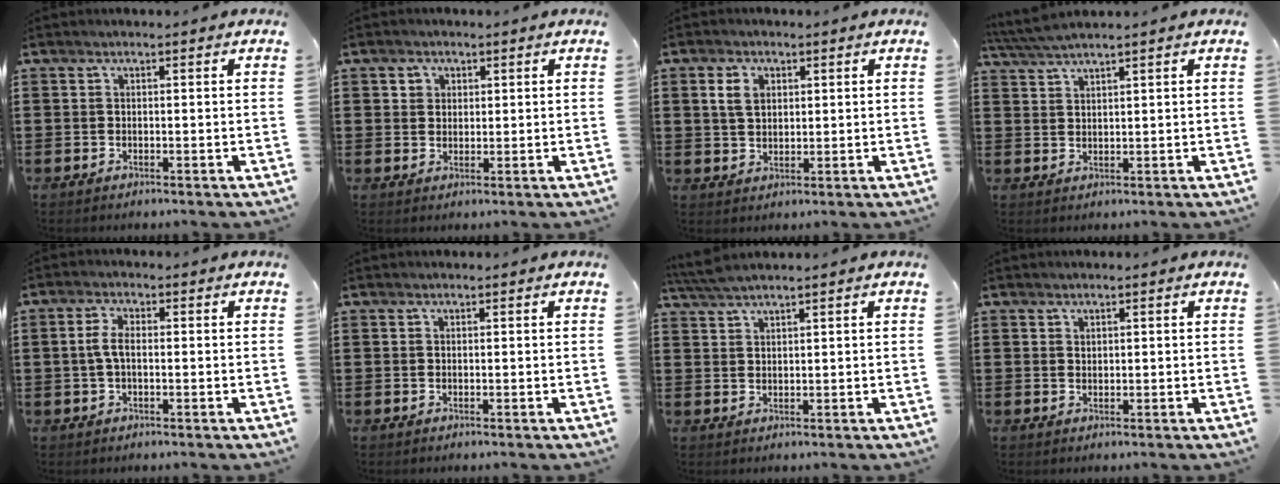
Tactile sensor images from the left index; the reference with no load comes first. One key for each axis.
{"total": 2.2, "fx": 0.9, "fy": 2.0, "fz": 0.2, "tx": -0.005, "ty": 0.006, "tz": 0.014}
{"total": 3.8, "fx": 1.4, "fy": 2.7, "fz": 2.3, "tx": -0.056, "ty": 0.012, "tz": 0.023}
{"total": 3.2, "fx": 2.8, "fy": -0.3, "fz": 1.5, "tx": -0.035, "ty": -0.001, "tz": 0.053}
{"total": 3.8, "fx": -0.1, "fy": 1.8, "fz": 3.4, "tx": -0.081, "ty": 0.001, "tz": -0.008}
{"total": 0.0}
{"total": 2.8, "fx": 2.4, "fy": -0.2, "fz": 1.3, "tx": -0.031, "ty": 0.000, "tz": 0.046}
{"total": 0.8, "fx": 0.7, "fy": 0.4, "fz": 0.2, "tx": -0.006, "ty": 0.002, "tz": 0.013}